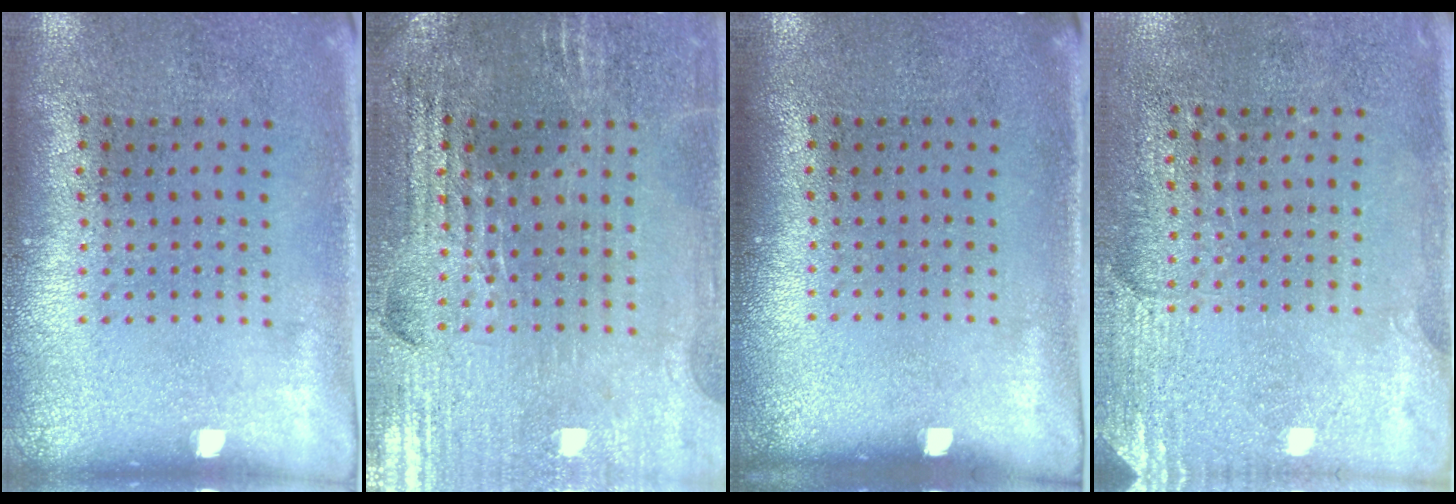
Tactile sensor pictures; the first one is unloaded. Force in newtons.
{"total": 2.9, "press": 2.8, "slide": 0.5}
{"total": 0.0}
{"total": 2.7, "press": 2.5, "slide": 0.9}